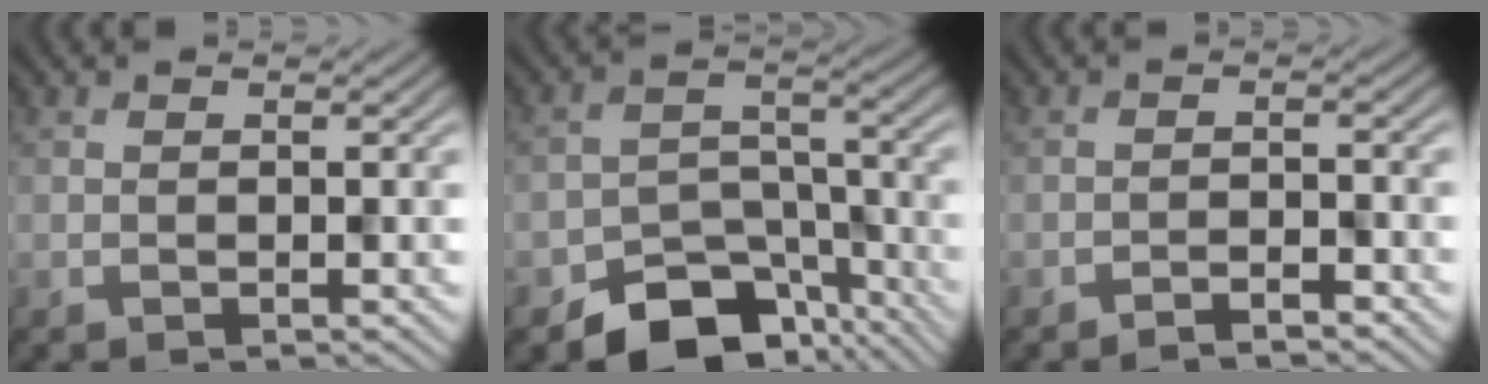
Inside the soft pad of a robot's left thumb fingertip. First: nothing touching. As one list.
[{"total": 9.5, "force": [-6.8, 5.5, 3.9], "torque": [-0.051, -0.013, -0.113]}, {"total": 2.0, "force": [-1.8, 0.2, 0.8], "torque": [-0.013, 0.004, -0.035]}]